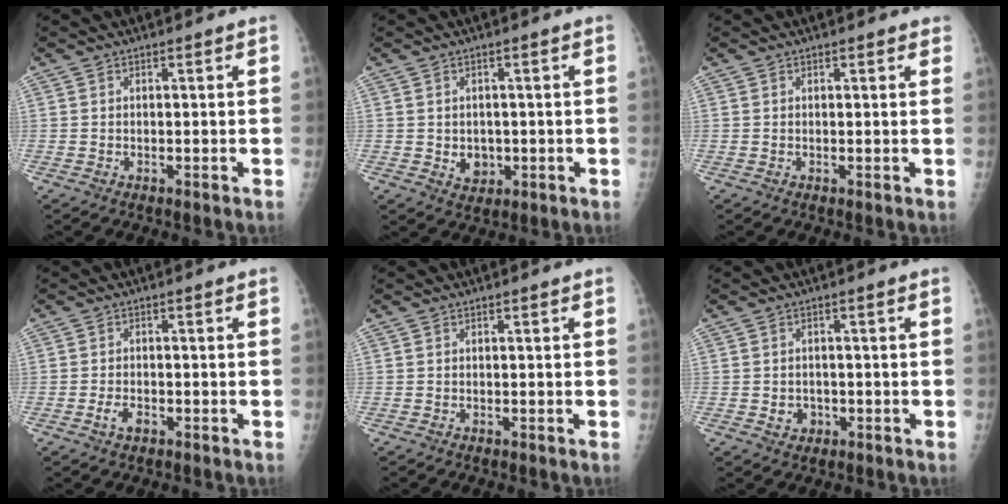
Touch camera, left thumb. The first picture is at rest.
{"total": 3.6, "force": [-0.4, 3.0, 1.8], "torque": [-0.012, -0.001, 0.005]}
{"total": 1.2, "force": [0.9, 0.6, 0.7], "torque": [-0.001, -0.002, 0.007]}
{"total": 2.4, "force": [-1.2, 1.3, 1.6], "torque": [-0.031, 0.007, -0.020]}
{"total": 0.0}
{"total": 2.6, "force": [-0.7, 2.3, 0.9], "torque": [-0.002, 0.004, -0.004]}